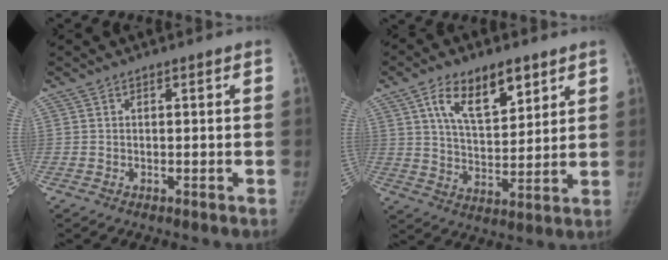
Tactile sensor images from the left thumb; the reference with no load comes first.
{"total": 13.0, "force": [6.9, 6.3, 9.0], "torque": [-0.123, -0.031, 0.126]}